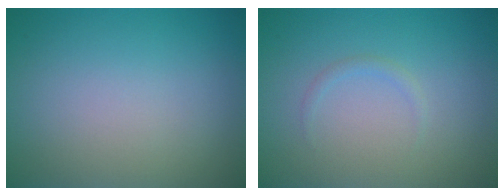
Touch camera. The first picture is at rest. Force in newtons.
{"total": 0.7, "press": 0.7, "slide": 0.1}